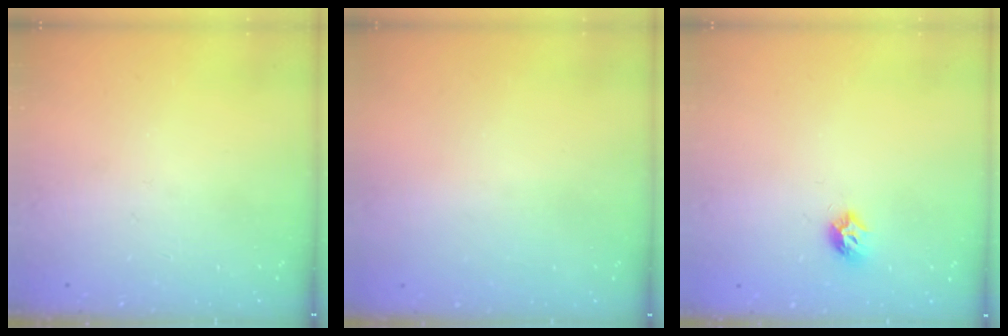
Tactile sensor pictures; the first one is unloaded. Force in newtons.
{"total": 0.9, "press": 0.9, "slide": 0.1}
{"total": 6.3, "press": 6.3, "slide": 0.1}